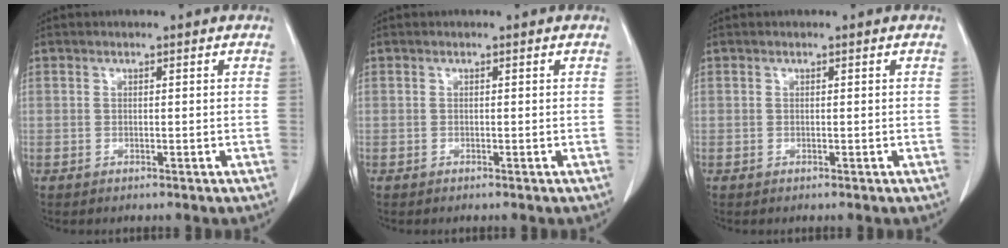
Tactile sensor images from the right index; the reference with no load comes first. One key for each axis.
{"total": 0.0}
{"total": 0.0}